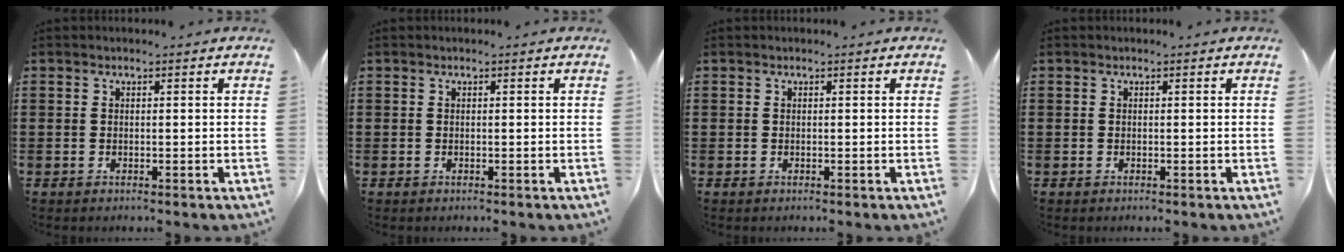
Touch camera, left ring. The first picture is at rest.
{"total": 0.0}
{"total": 0.0}
{"total": 0.0}